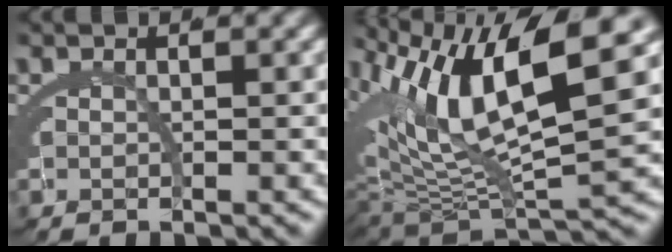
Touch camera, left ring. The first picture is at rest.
{"total": 12.3, "force": [2.0, 7.0, 10.0], "torque": [-0.183, -0.011, 0.041]}